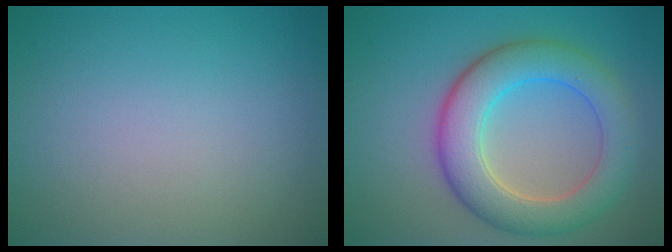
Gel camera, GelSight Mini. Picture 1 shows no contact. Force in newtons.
{"total": 6.9, "press": 6.9, "slide": 0.1}